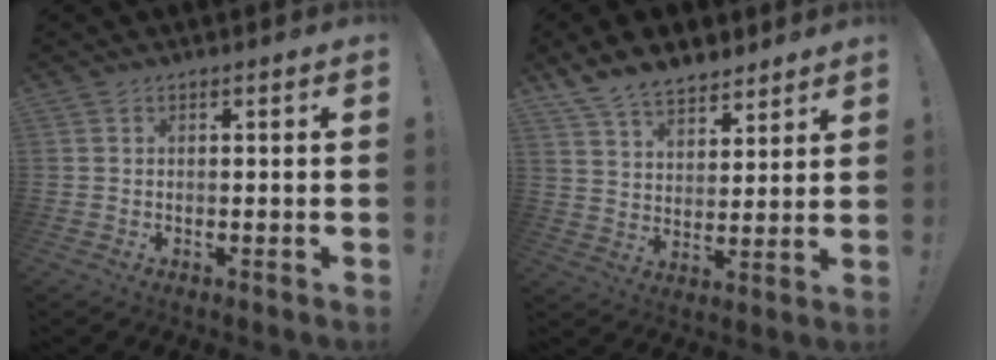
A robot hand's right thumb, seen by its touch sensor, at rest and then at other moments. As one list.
[{"total": 10.3, "force": [8.2, 5.2, 3.4], "torque": [-0.061, -0.056, 0.160]}]